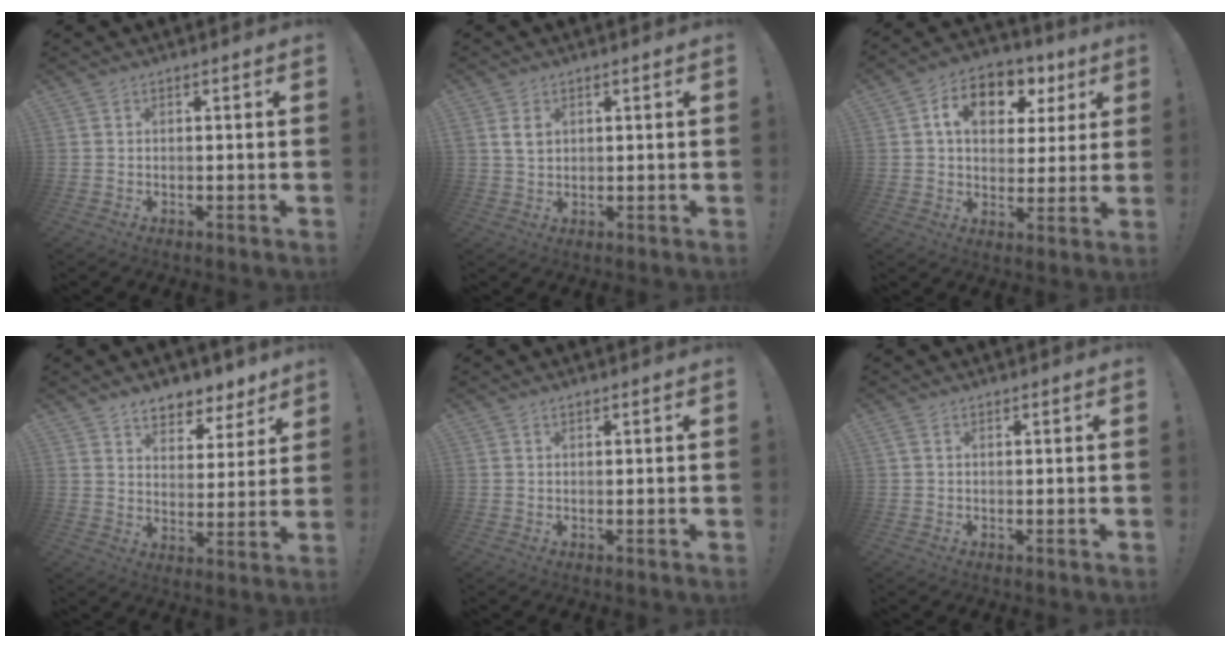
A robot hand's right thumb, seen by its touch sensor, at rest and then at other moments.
{"total": 3.7, "force": [1.5, 2.5, 2.3], "torque": [-0.034, 0.000, 0.027]}
{"total": 12.5, "force": [5.1, 8.7, 7.4], "torque": [-0.109, -0.015, 0.093]}
{"total": 7.8, "force": [6.4, 4.1, 1.8], "torque": [-0.013, -0.058, 0.117]}
{"total": 0.5, "force": [0.4, 0.2, 0.2], "torque": [0.002, -0.004, 0.007]}
{"total": 0.9, "force": [0.2, 0.2, 0.8], "torque": [-0.015, 0.000, 0.005]}